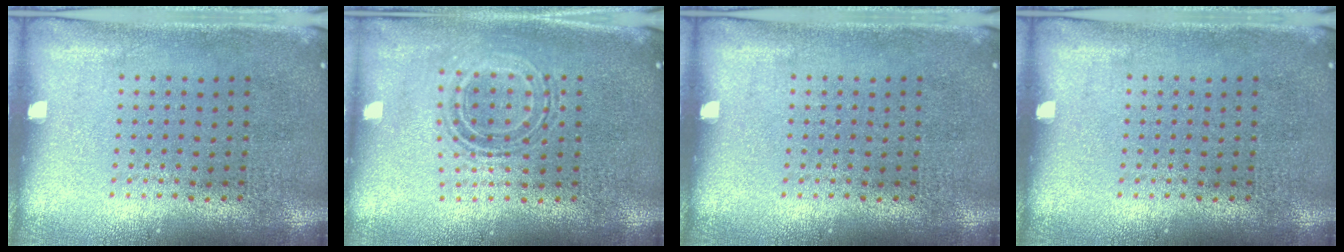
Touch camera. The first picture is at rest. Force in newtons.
{"total": 0.8, "press": 0.7, "slide": 0.3}
{"total": 0.0}
{"total": 0.0}